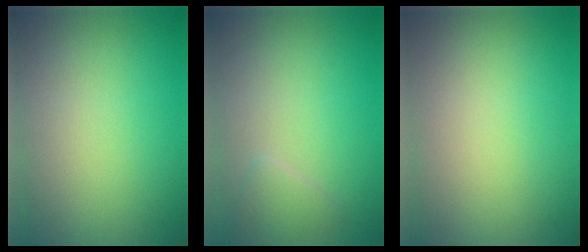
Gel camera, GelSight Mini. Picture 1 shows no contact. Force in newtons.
{"total": 1.3, "press": 1.3, "slide": 0.0}
{"total": 0.0}